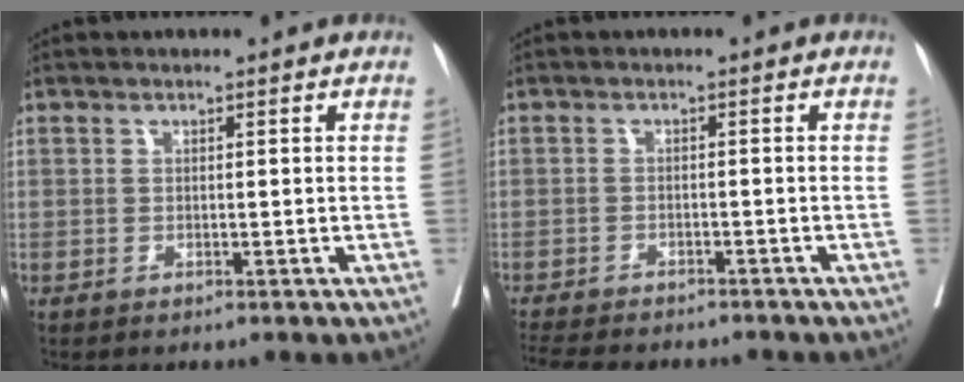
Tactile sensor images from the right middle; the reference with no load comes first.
{"total": 12.4, "force": [-10.9, 3.1, 5.1], "torque": [-0.098, -0.016, -0.148]}